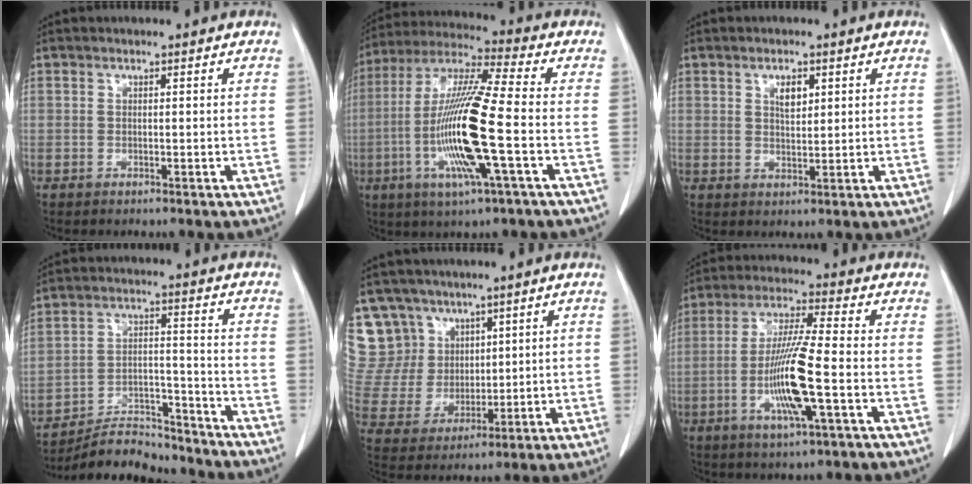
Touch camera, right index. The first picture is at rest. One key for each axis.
{"total": 16.5, "fx": -3.7, "fy": 0.4, "fz": 16.1, "tx": -0.332, "ty": -0.011, "tz": -0.077}
{"total": 2.9, "fx": 1.4, "fy": 1.2, "fz": 2.2, "tx": -0.036, "ty": -0.002, "tz": 0.024}
{"total": 10.3, "fx": -10.1, "fy": 1.9, "fz": 0.7, "tx": -0.004, "ty": 0.031, "tz": -0.175}
{"total": 12.1, "fx": 8.1, "fy": 9.0, "fz": 0.8, "tx": -0.039, "ty": 0.035, "tz": 0.180}
{"total": 11.4, "fx": -2.9, "fy": 0.0, "fz": 11.1, "tx": -0.219, "ty": -0.012, "tz": -0.060}